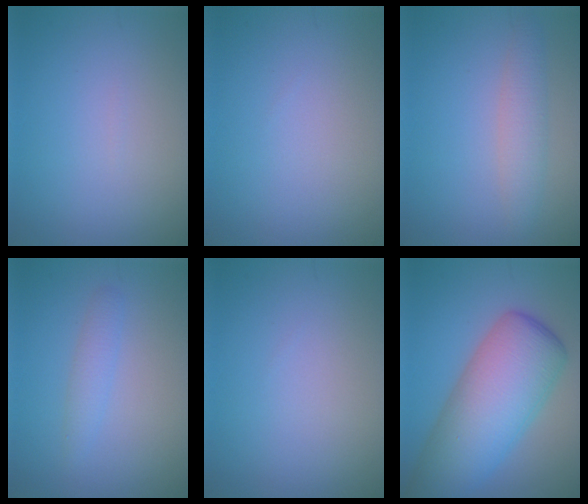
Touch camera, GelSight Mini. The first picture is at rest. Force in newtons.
{"total": 0.0}
{"total": 2.5, "press": 2.5, "slide": 0.1}
{"total": 1.6, "press": 1.6, "slide": 0.2}
{"total": 0.0}
{"total": 10.9, "press": 10.9, "slide": 0.1}